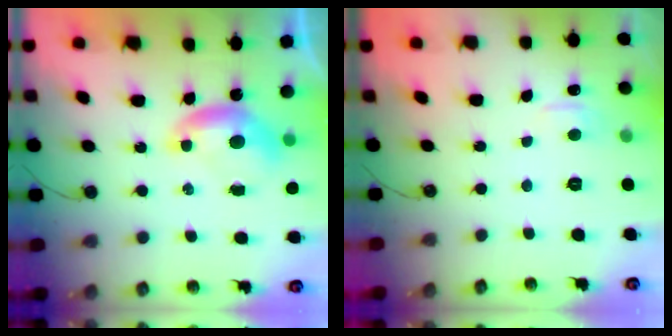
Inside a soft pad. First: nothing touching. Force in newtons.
{"total": 2.1, "press": 2.0, "slide": 0.6}